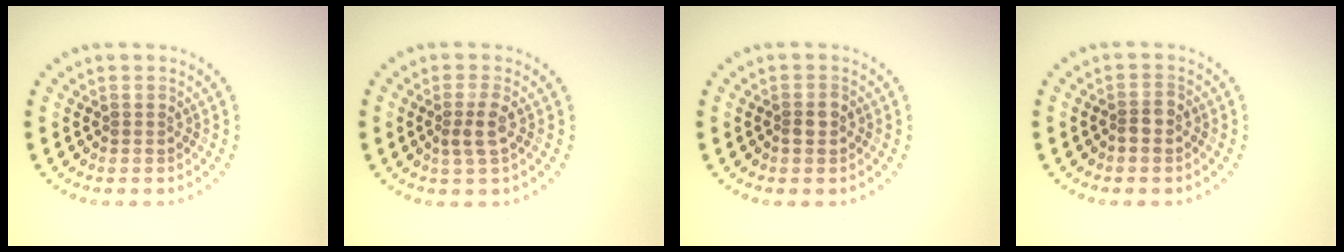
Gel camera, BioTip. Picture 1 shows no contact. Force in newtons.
{"total": 1.8, "press": 1.5, "slide": 1.0}
{"total": 1.4, "press": 1.3, "slide": 0.4}
{"total": 1.4, "press": 1.2, "slide": 0.7}